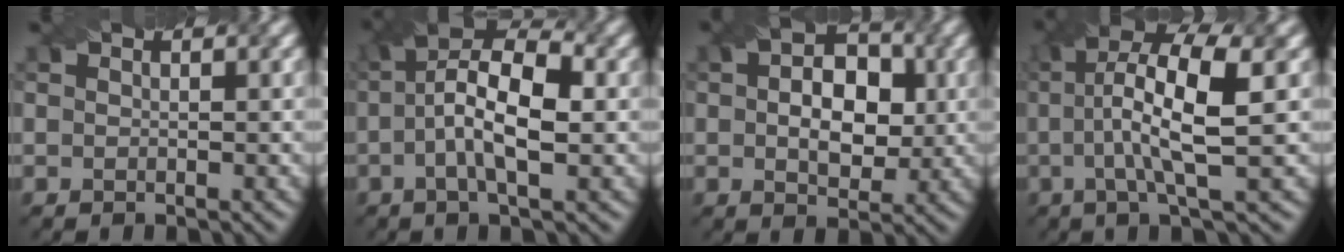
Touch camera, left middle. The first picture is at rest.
{"total": 6.9, "force": [-0.8, 2.7, 6.3], "torque": [-0.107, 0.020, -0.007]}
{"total": 5.5, "force": [-0.2, 3.9, 3.9], "torque": [-0.050, 0.006, 0.006]}
{"total": 7.3, "force": [0.3, 1.8, 7.1], "torque": [-0.116, 0.020, 0.020]}